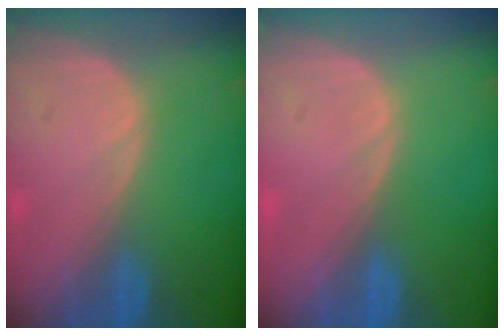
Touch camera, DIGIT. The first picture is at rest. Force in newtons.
{"total": 0.0}